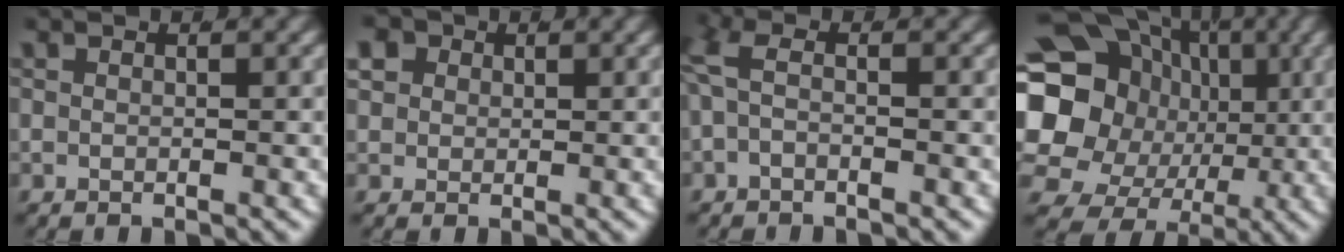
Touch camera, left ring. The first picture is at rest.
{"total": 4.7, "force": [1.7, 3.9, 1.8], "torque": [-0.051, 0.000, 0.026]}
{"total": 1.7, "force": [-0.1, 0.6, 1.6], "torque": [-0.042, 0.000, -0.002]}
{"total": 17.5, "force": [0.6, 14.6, 9.7], "torque": [-0.182, -0.042, 0.017]}